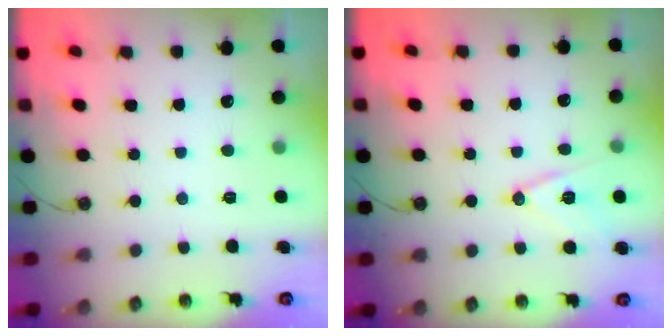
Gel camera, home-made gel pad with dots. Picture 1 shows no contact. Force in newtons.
{"total": 11.8, "press": 11.3, "slide": 3.2}